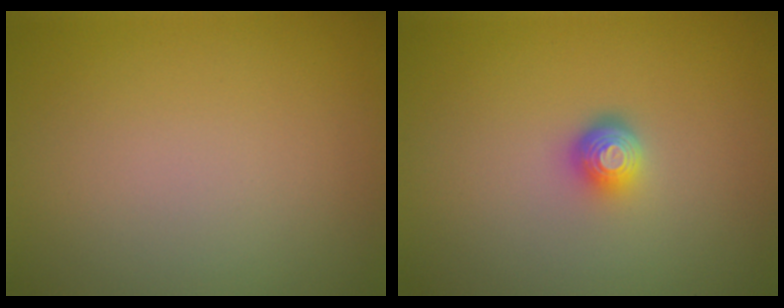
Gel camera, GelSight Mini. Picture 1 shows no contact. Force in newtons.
{"total": 2.0, "press": 1.5, "slide": 1.4}